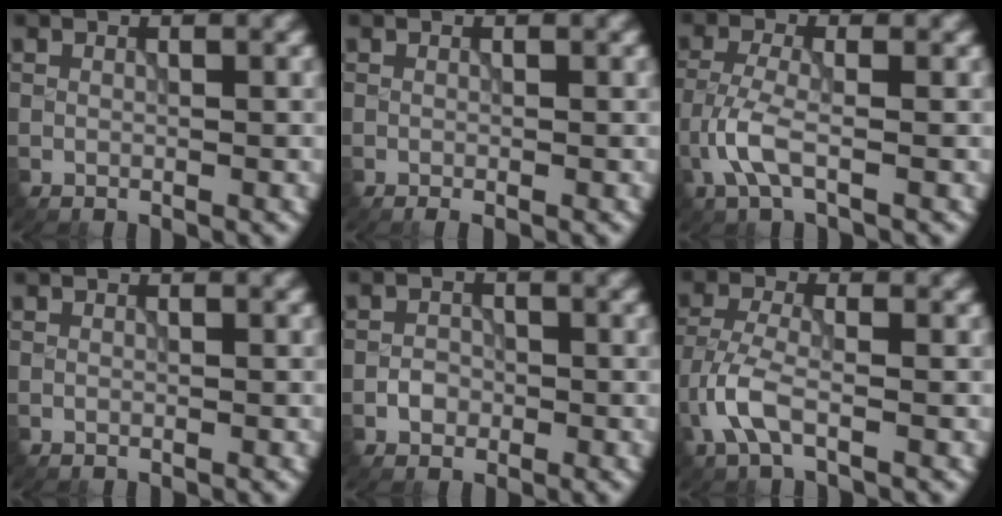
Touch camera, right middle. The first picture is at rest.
{"total": 0.6, "force": [-0.4, 0.1, 0.5], "torque": [-0.007, -0.005, -0.008]}
{"total": 3.4, "force": [-1.5, 1.0, 2.9], "torque": [-0.071, 0.002, -0.038]}
{"total": 0.0}
{"total": 1.5, "force": [-0.6, 1.2, 0.6], "torque": [-0.006, 0.001, -0.013]}
{"total": 3.9, "force": [-1.8, 1.4, 3.1], "torque": [-0.077, 0.001, -0.047]}